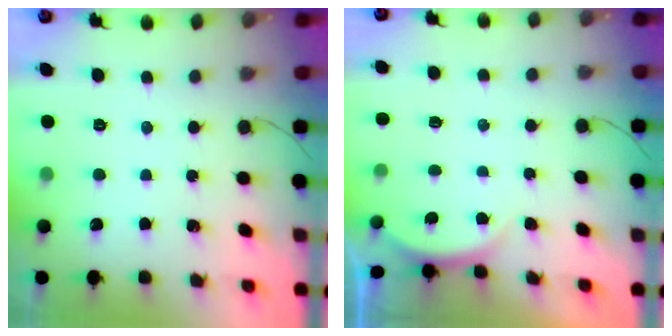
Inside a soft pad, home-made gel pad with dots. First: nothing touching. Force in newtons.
{"total": 2.4, "press": 2.4, "slide": 0.6}